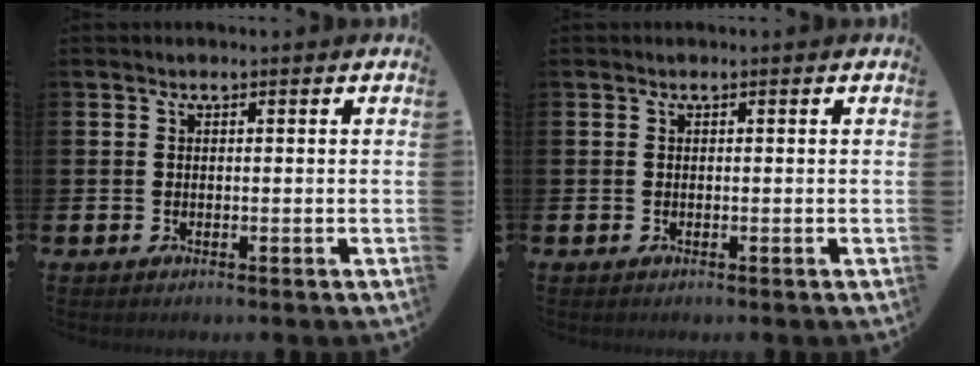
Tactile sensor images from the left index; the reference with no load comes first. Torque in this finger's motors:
{"motor_torque": [0.07, 0.05, -0.01, -0.01]}